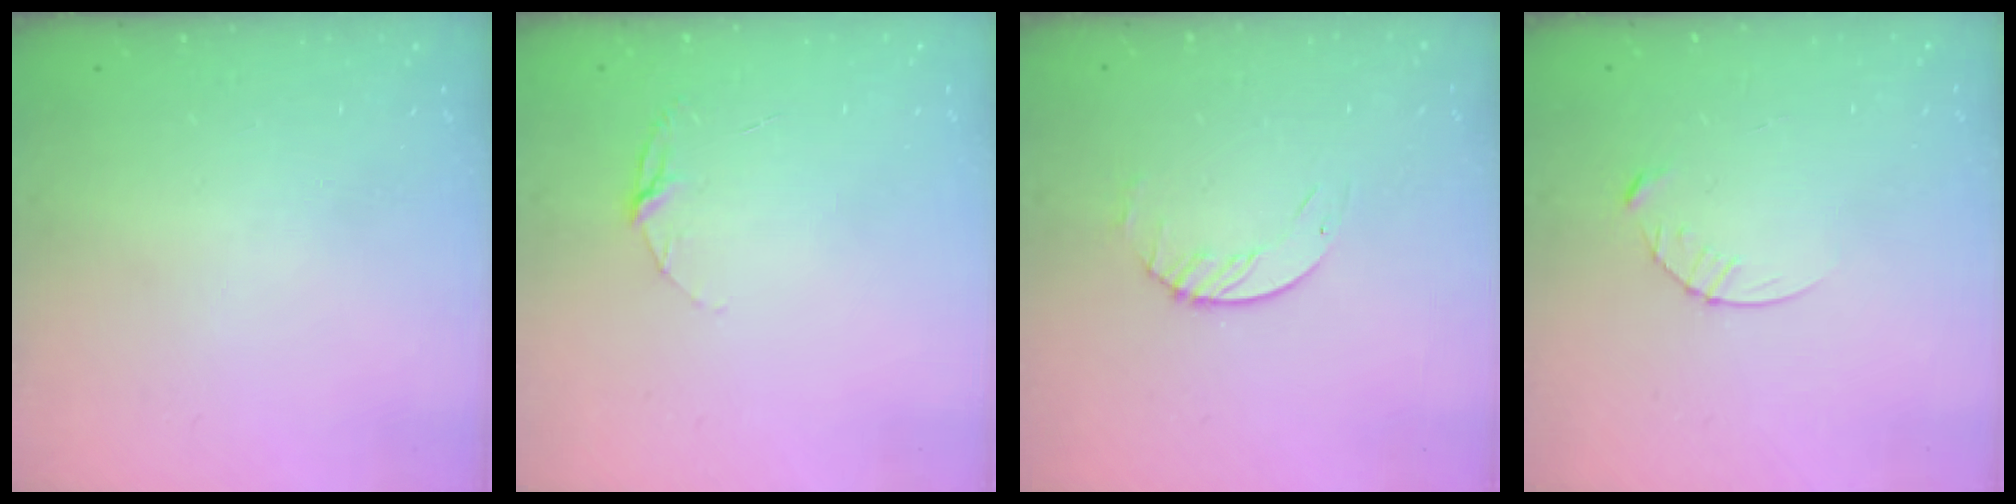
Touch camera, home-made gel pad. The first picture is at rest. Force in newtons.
{"total": 4.1, "press": 4.1, "slide": 0.3}
{"total": 1.7, "press": 1.7, "slide": 0.2}
{"total": 3.6, "press": 3.6, "slide": 0.5}